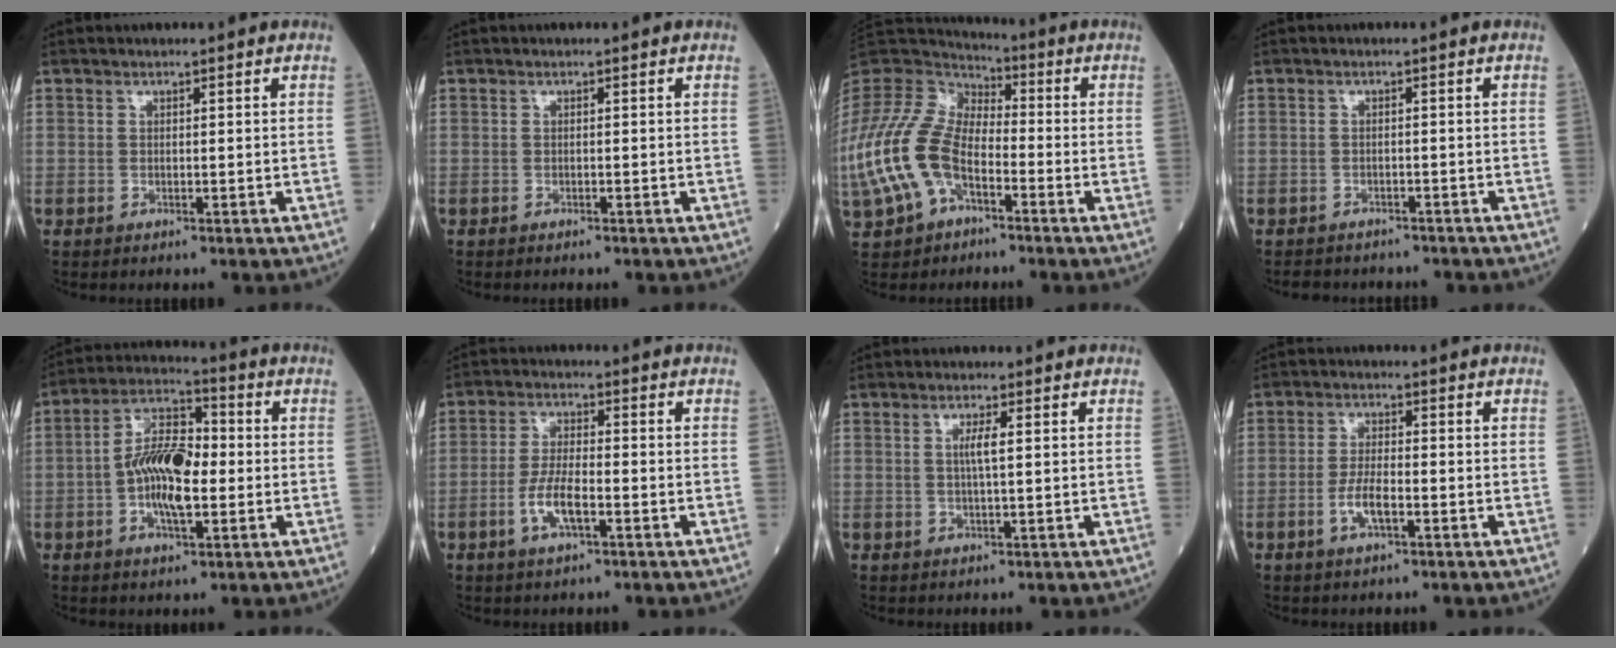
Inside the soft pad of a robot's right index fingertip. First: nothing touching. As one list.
[{"total": 0.5, "force": [-0.5, 0.1, 0.1], "torque": [-0.009, -0.001, -0.007]}, {"total": 17.2, "force": [-5.9, 10.3, 12.4], "torque": [-0.308, 0.005, -0.114]}, {"total": 5.4, "force": [-4.8, 2.3, 0.8], "torque": [-0.009, 0.004, -0.060]}, {"total": 10.7, "force": [-1.2, 4.1, 9.8], "torque": [-0.194, 0.017, -0.026]}, {"total": 5.7, "force": [-2.2, 1.5, 5.1], "torque": [-0.104, 0.000, -0.042]}, {"total": 2.4, "force": [0.5, 0.0, 2.4], "torque": [-0.047, -0.001, 0.007]}, {"total": 4.2, "force": [-1.6, 1.1, 3.7], "torque": [-0.075, 0.001, -0.031]}]